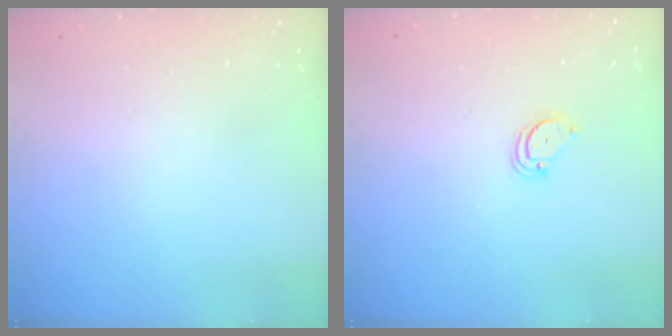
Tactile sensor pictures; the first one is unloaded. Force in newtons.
{"total": 2.6, "press": 2.6, "slide": 0.2}